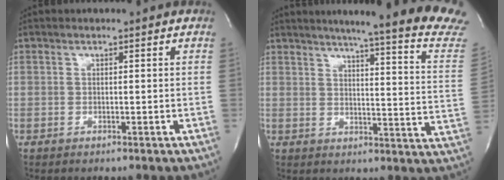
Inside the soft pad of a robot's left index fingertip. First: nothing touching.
{"total": 25.3, "force": [22.1, -0.4, 12.2], "torque": [-0.161, -0.099, 0.253]}